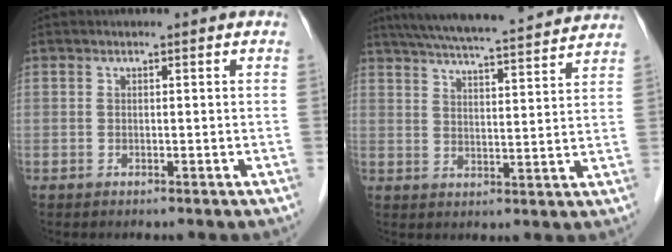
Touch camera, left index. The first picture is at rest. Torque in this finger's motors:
{"motor_torque": [-0.48, -0.78, 0.42, 0.11]}